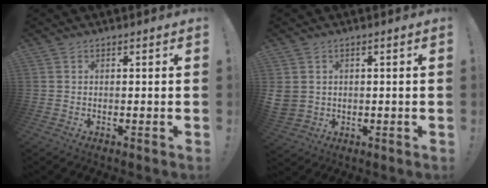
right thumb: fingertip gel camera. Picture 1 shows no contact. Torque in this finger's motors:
{"motor_torque": [0.89, 0.75, 0.87, 0.04, 0.01]}